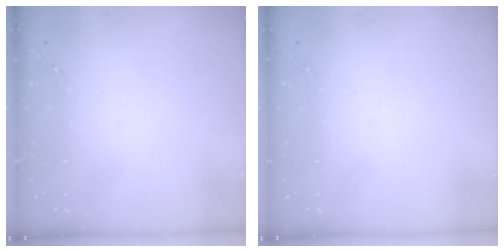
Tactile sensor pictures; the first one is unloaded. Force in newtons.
{"total": 0.0}